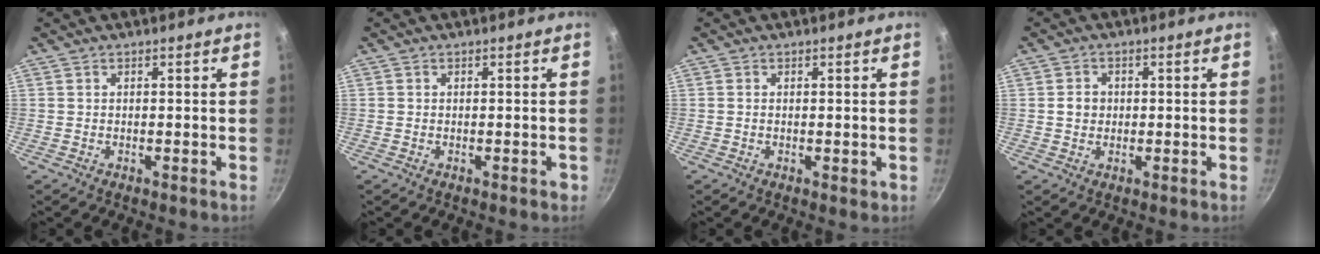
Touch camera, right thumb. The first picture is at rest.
{"total": 0.7, "force": [-0.3, 0.6, 0.4], "torque": [0.000, 0.004, -0.004]}
{"total": 1.0, "force": [0.0, 0.6, 0.8], "torque": [-0.012, 0.000, -0.002]}
{"total": 2.9, "force": [0.1, 2.6, 1.3], "torque": [-0.008, 0.006, -0.001]}